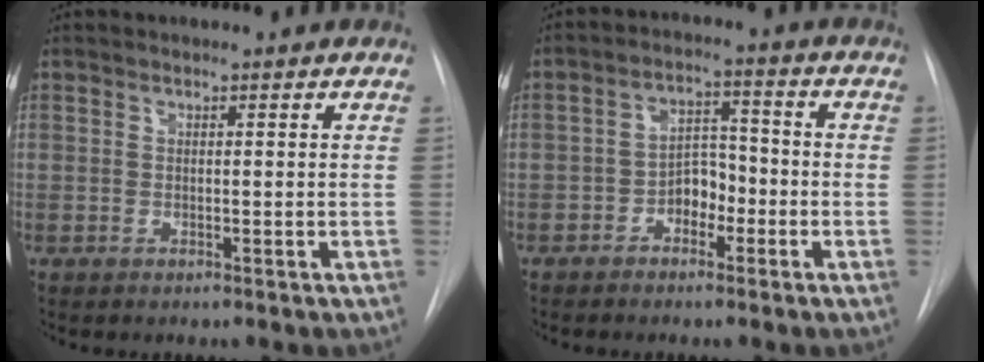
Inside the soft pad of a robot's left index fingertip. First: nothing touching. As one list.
[{"total": 5.0, "force": [-2.4, 3.0, 3.2], "torque": [-0.052, 0.018, -0.045]}]